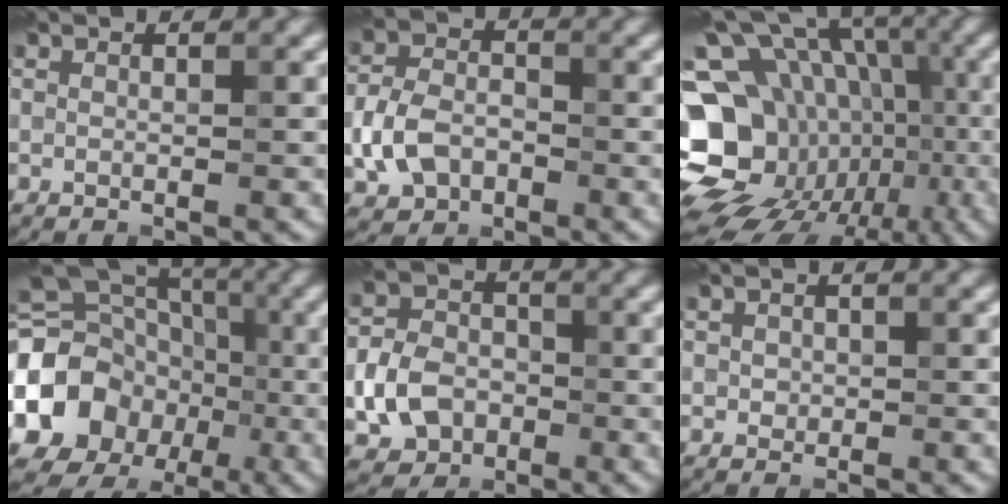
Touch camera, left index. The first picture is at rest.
{"total": 4.6, "force": [-1.7, 3.3, 2.6], "torque": [-0.058, 0.001, -0.037]}
{"total": 19.0, "force": [-6.3, 15.3, 9.4], "torque": [-0.167, 0.000, -0.089]}
{"total": 15.4, "force": [-2.4, 13.4, 7.2], "torque": [-0.132, -0.021, -0.059]}
{"total": 5.1, "force": [-1.6, 4.1, 2.6], "torque": [-0.053, -0.001, -0.036]}
{"total": 0.8, "force": [0.1, 0.8, 0.3], "torque": [-0.003, -0.002, 0.003]}